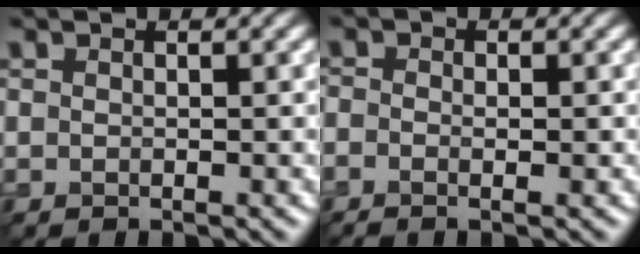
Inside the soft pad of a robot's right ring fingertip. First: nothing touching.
{"total": 2.1, "force": [-0.6, 1.1, 1.7], "torque": [-0.018, 0.001, -0.015]}